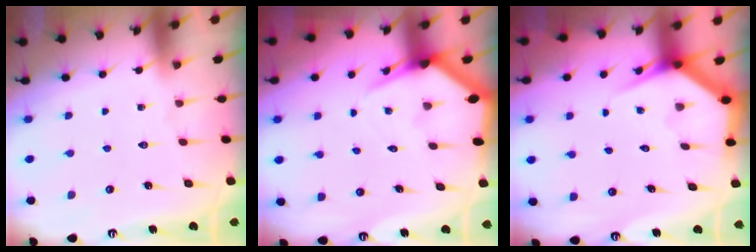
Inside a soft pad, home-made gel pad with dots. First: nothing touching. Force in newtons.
{"total": 4.5, "press": 4.5, "slide": 0.6}
{"total": 3.9, "press": 3.8, "slide": 0.2}